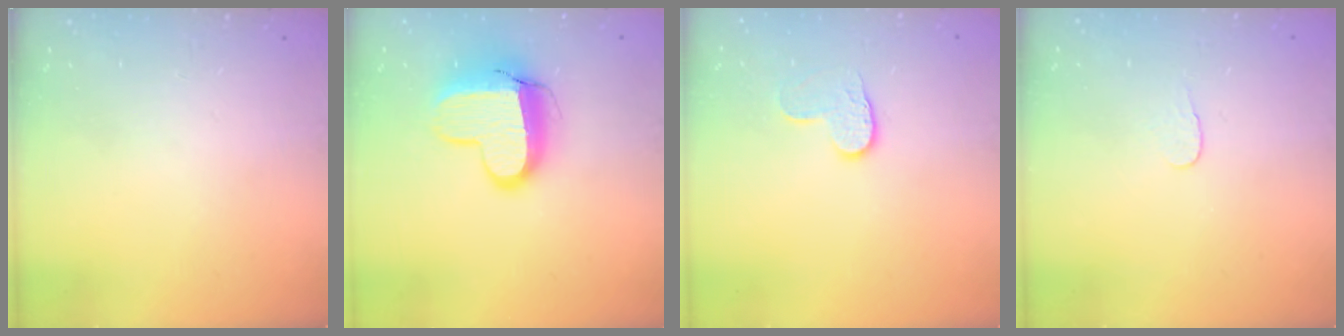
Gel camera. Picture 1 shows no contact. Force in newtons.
{"total": 12.7, "press": 12.6, "slide": 1.1}
{"total": 6.4, "press": 6.4, "slide": 0.6}
{"total": 3.8, "press": 3.8, "slide": 0.3}